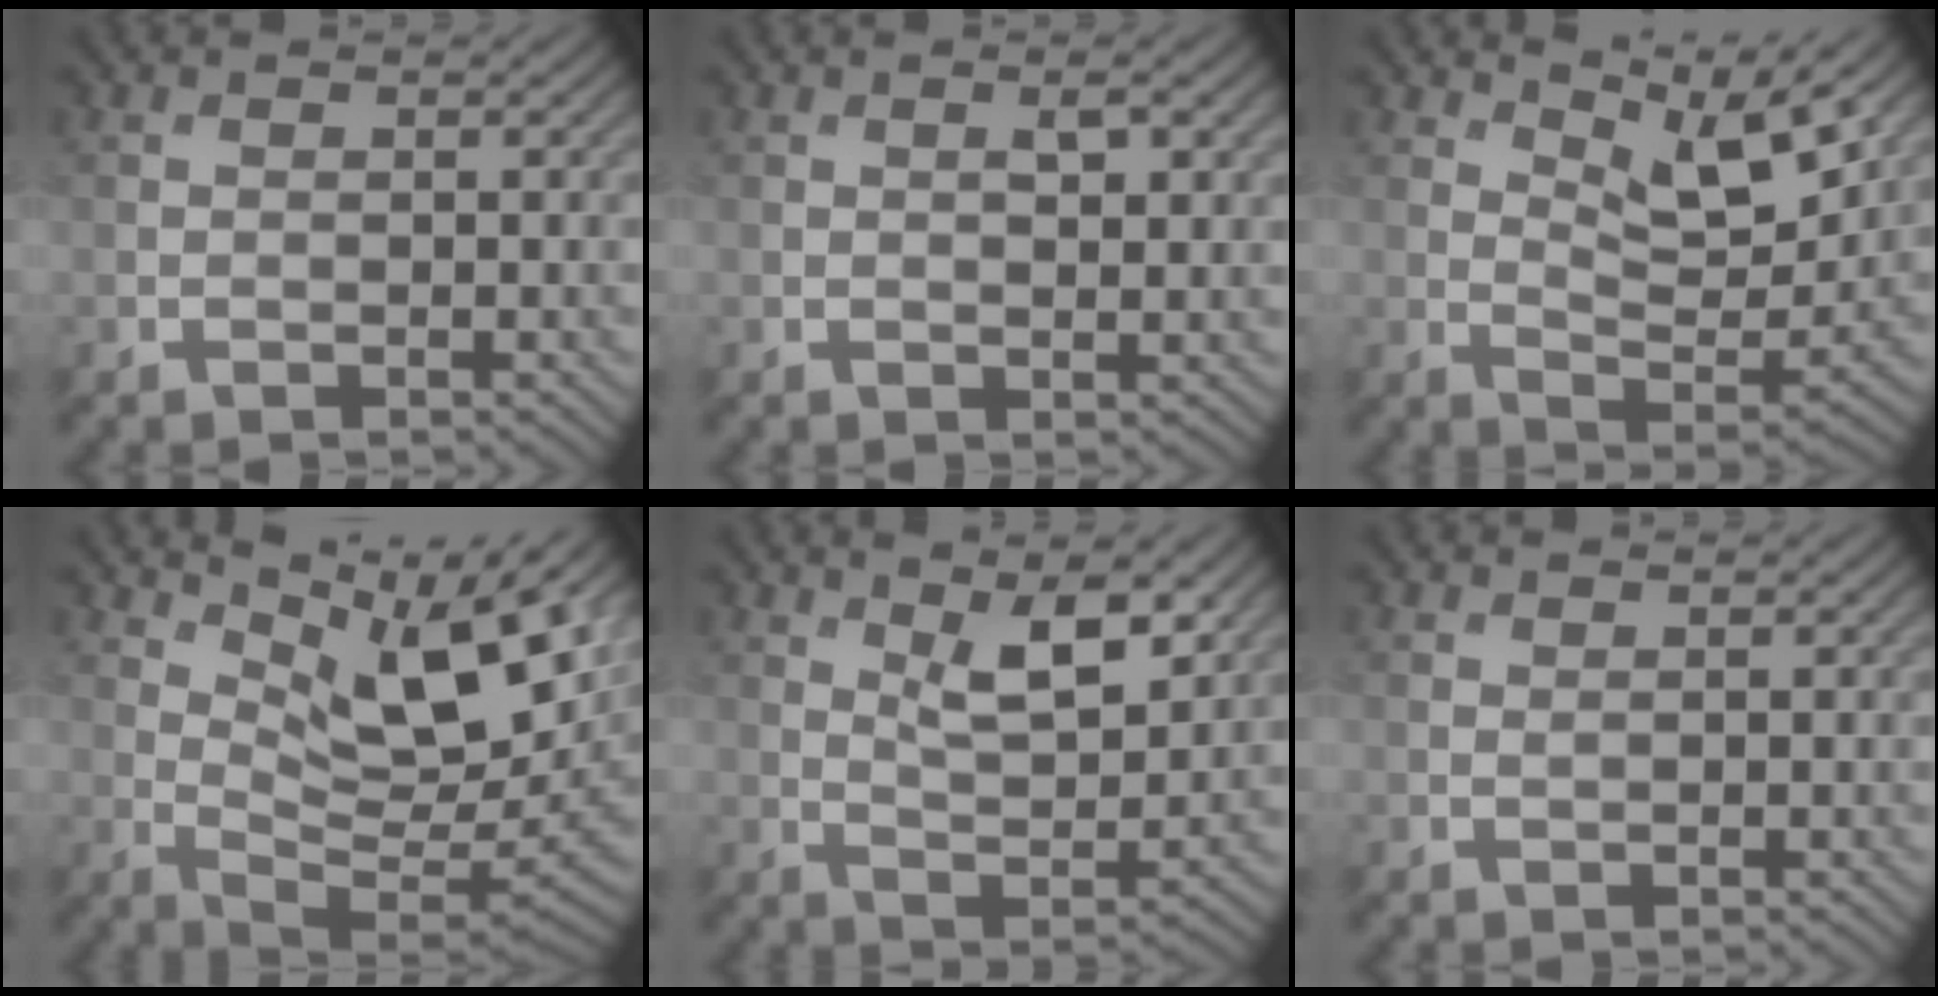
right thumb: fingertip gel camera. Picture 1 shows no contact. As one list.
[{"total": 1.9, "force": [0.7, 0.7, 1.6], "torque": [-0.027, -0.004, 0.015]}, {"total": 9.6, "force": [6.6, 2.8, 6.5], "torque": [-0.122, -0.013, 0.113]}, {"total": 13.0, "force": [6.1, 4.4, 10.6], "torque": [-0.188, -0.002, 0.121]}, {"total": 7.0, "force": [3.6, 2.7, 5.3], "torque": [-0.086, -0.016, 0.068]}, {"total": 0.0}]